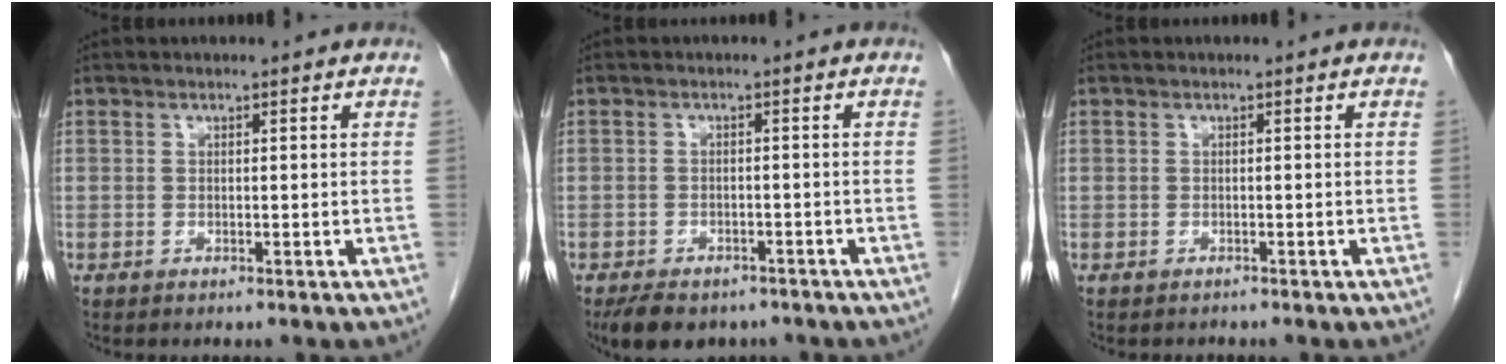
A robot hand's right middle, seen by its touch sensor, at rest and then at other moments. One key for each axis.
{"total": 8.3, "fx": -6.3, "fy": 4.1, "fz": 3.3, "tx": -0.047, "ty": -0.003, "tz": -0.090}
{"total": 0.5, "fx": -0.5, "fy": 0.2, "fz": -0.2, "tx": -0.011, "ty": -0.003, "tz": -0.010}